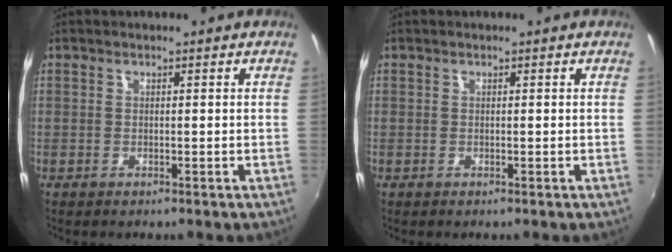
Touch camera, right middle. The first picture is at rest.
{"total": 0.0}